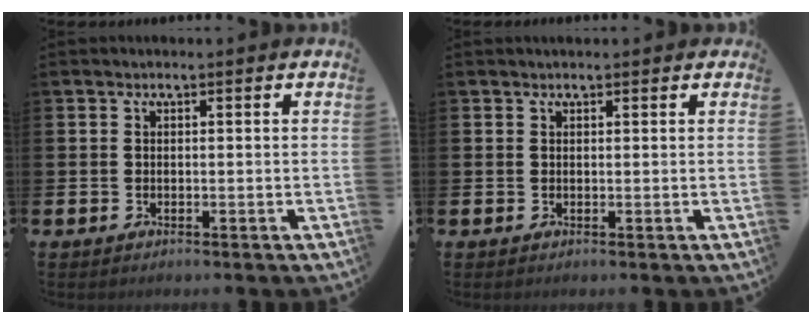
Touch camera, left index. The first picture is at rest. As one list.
[{"total": 0.7, "force": [0.6, 0.3, 0.3], "torque": [0.005, -0.001, 0.008]}]